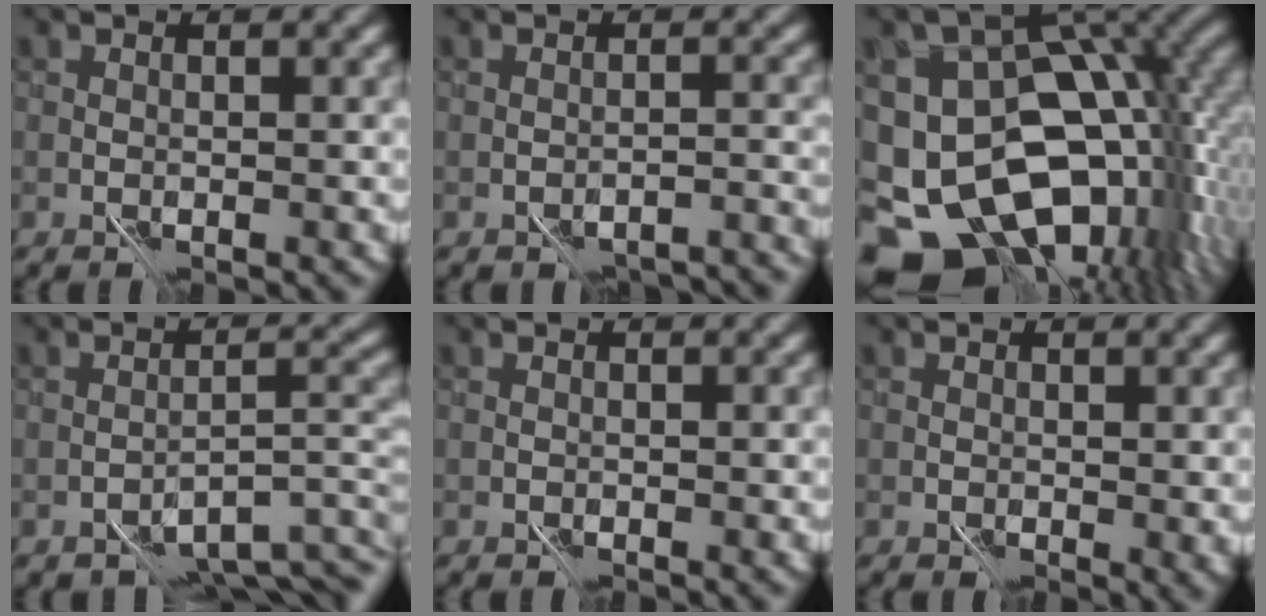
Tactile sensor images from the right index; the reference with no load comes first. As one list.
[{"total": 3.9, "force": [-3.3, 1.2, 1.8], "torque": [-0.024, 0.001, -0.046]}, {"total": 18.3, "force": [-4.5, 11.7, 13.3], "torque": [-0.220, -0.029, -0.054]}, {"total": 5.3, "force": [-3.5, 1.8, 3.6], "torque": [-0.039, 0.000, -0.055]}, {"total": 0.0}, {"total": 1.5, "force": [0.6, 0.9, 1.1], "torque": [-0.014, -0.003, 0.012]}]